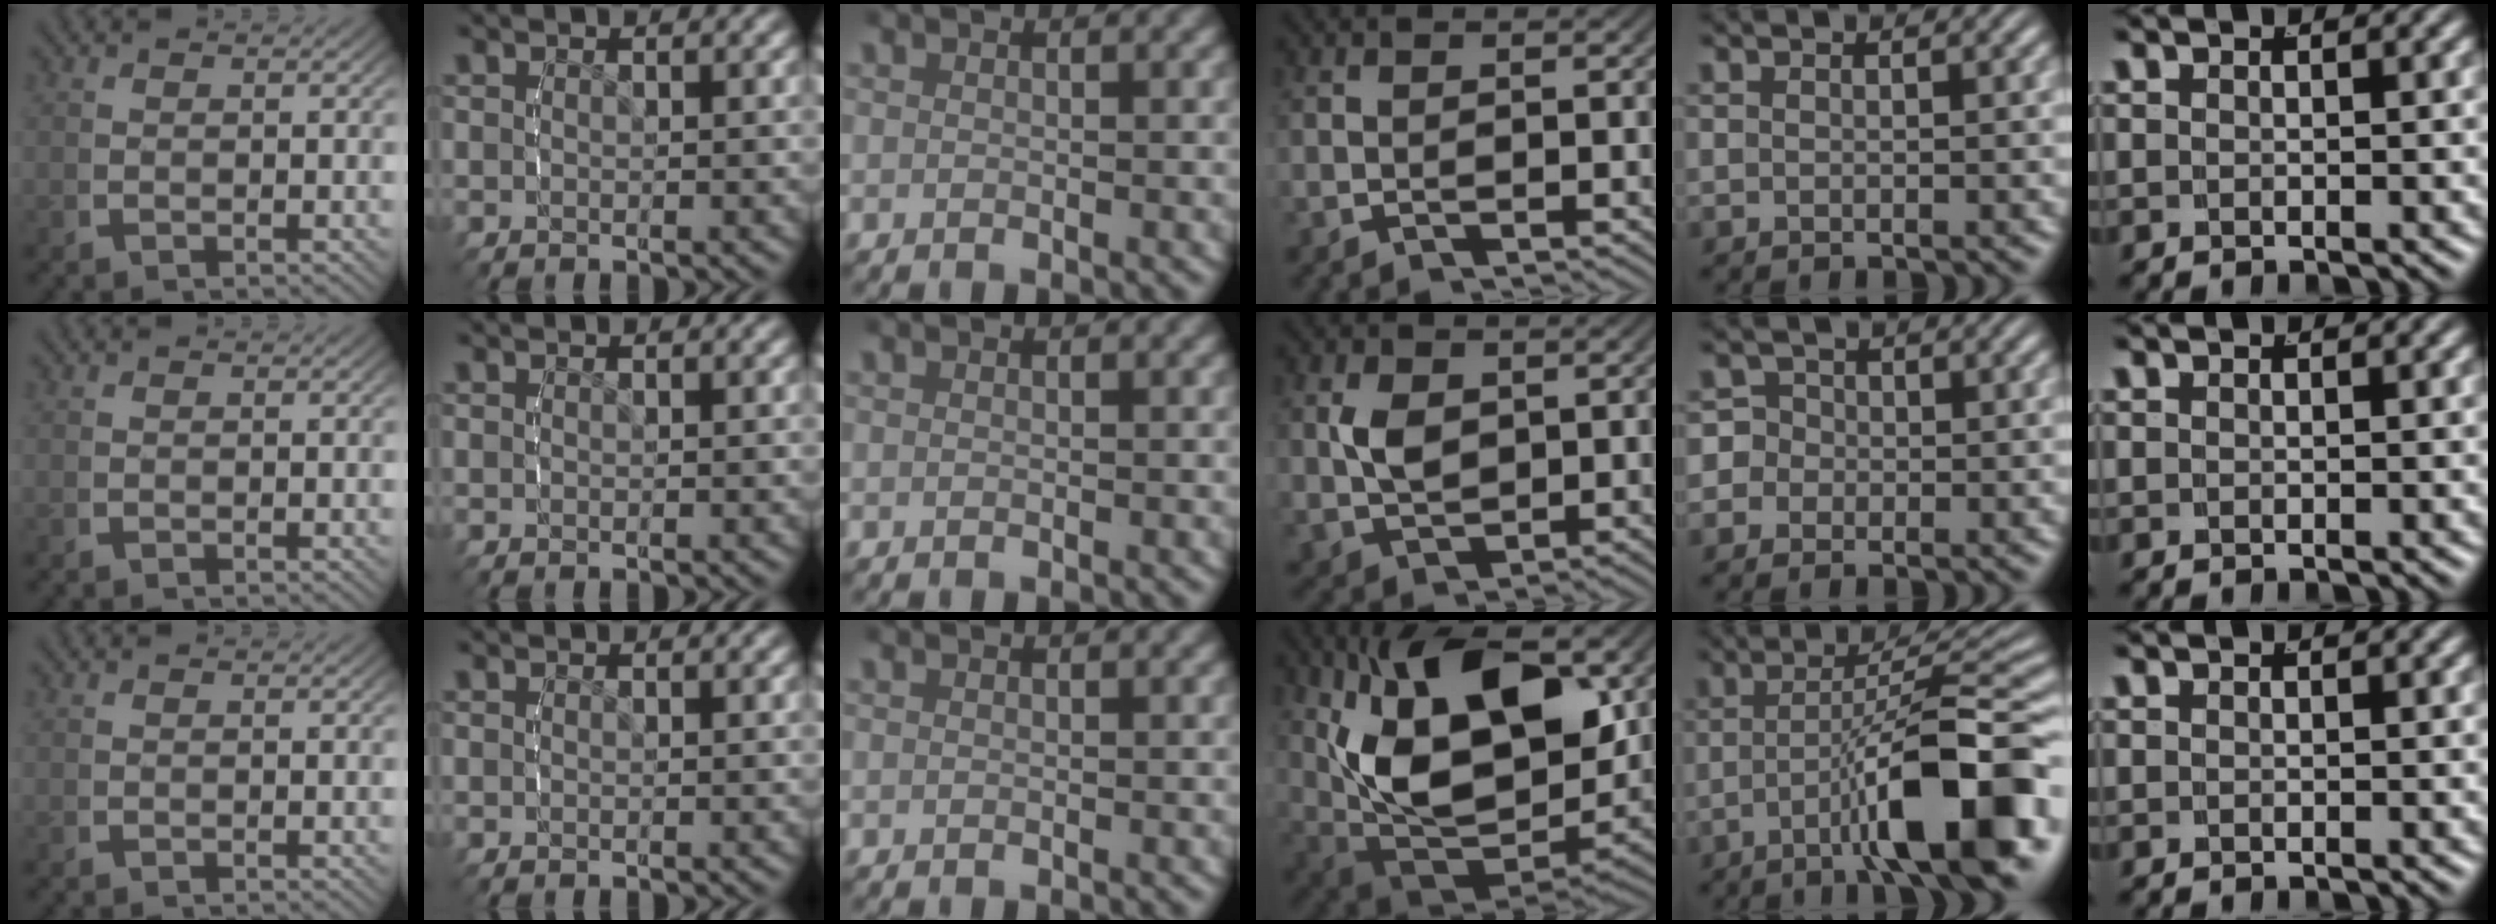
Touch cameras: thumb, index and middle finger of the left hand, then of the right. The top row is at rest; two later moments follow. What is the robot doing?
{"motion": "lift_and_place", "object": "bottle cap"}